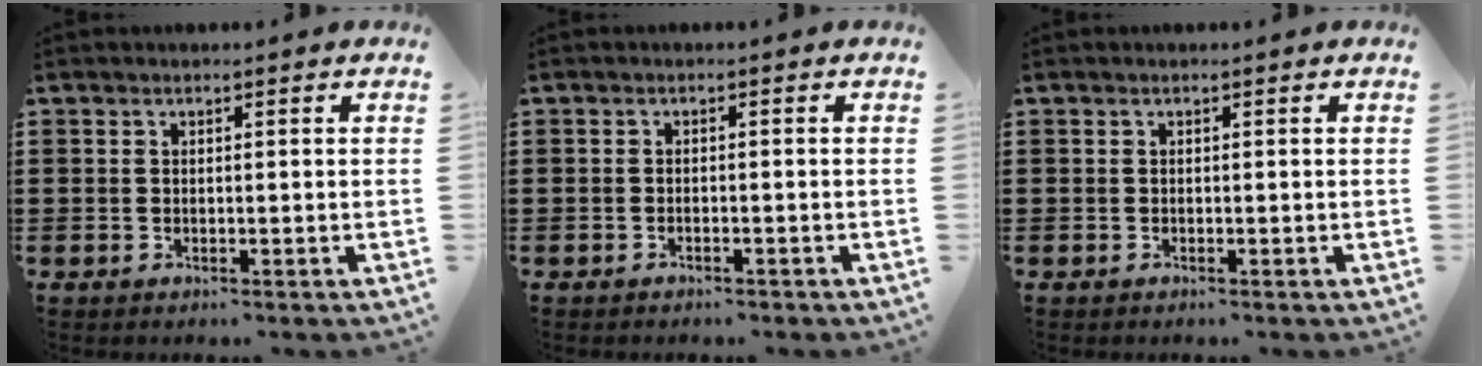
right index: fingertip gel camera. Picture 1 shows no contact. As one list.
[{"total": 0.7, "force": [-0.7, 0.1, 0.3], "torque": [-0.008, -0.002, -0.013]}, {"total": 0.0}]